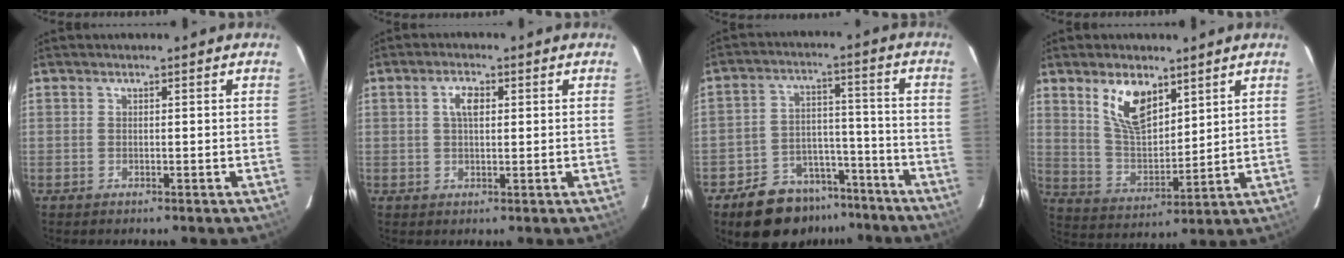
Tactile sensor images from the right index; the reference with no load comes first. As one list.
[{"total": 3.5, "force": [1.0, 1.8, 2.8], "torque": [-0.051, 0.009, 0.019]}, {"total": 13.8, "force": [-10.1, 8.0, 4.8], "torque": [-0.103, 0.042, -0.136]}, {"total": 10.6, "force": [6.1, 5.1, 7.0], "torque": [-0.127, 0.006, 0.127]}]